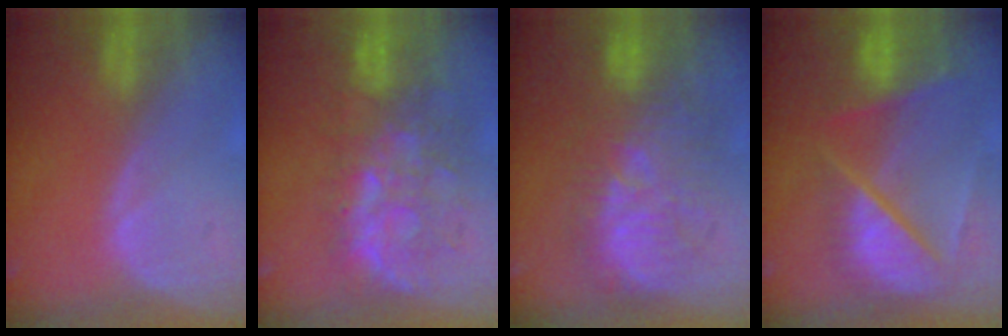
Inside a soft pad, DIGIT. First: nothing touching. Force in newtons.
{"total": 9.5, "press": 8.8, "slide": 3.6}
{"total": 10.7, "press": 10.6, "slide": 0.9}
{"total": 9.7, "press": 8.3, "slide": 5.0}